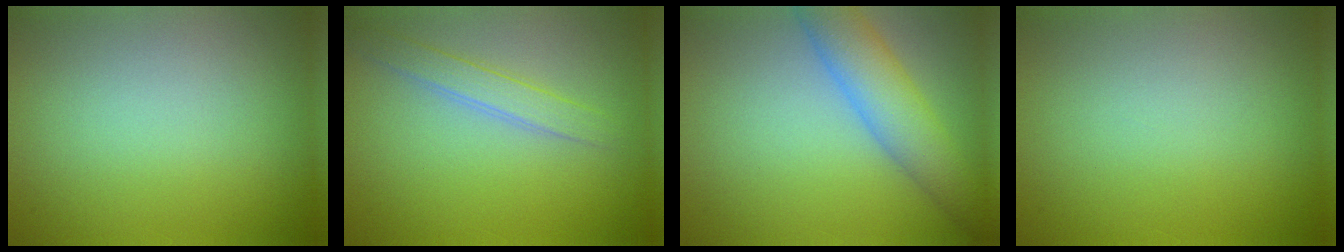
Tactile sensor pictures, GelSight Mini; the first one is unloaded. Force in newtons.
{"total": 2.1, "press": 2.1, "slide": 0.0}
{"total": 5.2, "press": 5.2, "slide": 0.3}
{"total": 0.0}